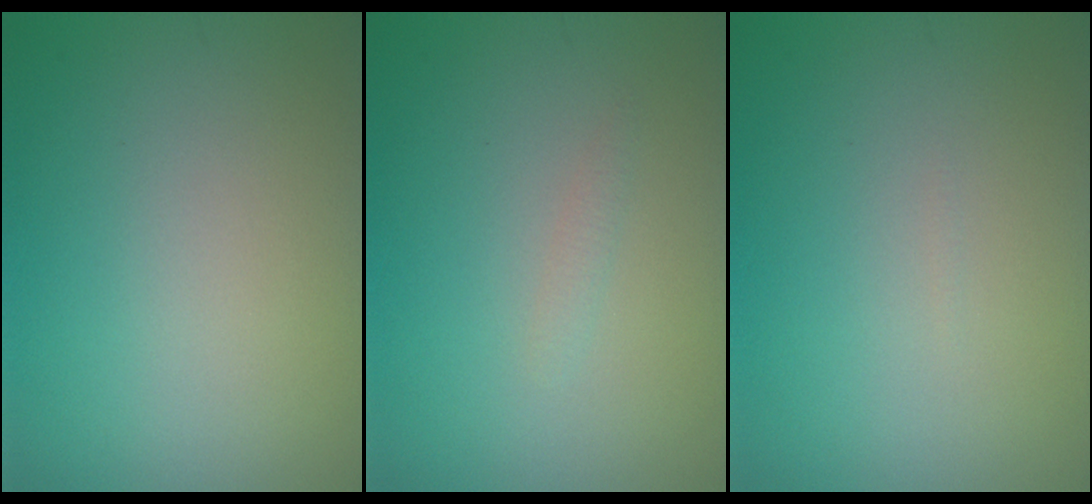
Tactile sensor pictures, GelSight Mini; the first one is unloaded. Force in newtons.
{"total": 0.6, "press": 0.6, "slide": 0.0}
{"total": 0.0}